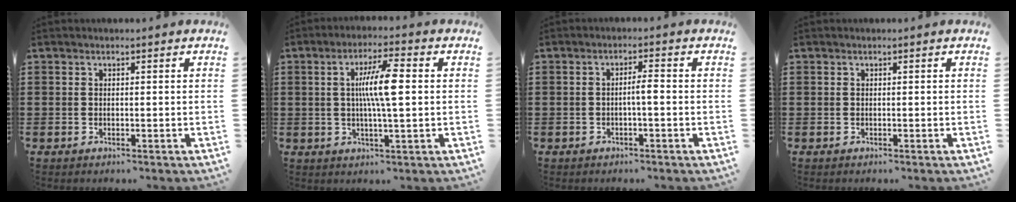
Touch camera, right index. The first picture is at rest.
{"total": 7.6, "force": [0.8, 1.1, 7.5], "torque": [-0.139, 0.004, 0.007]}
{"total": 2.3, "force": [-0.6, 0.2, 2.2], "torque": [-0.040, 0.002, -0.013]}
{"total": 0.0}